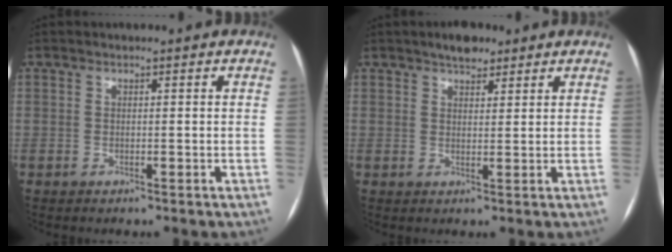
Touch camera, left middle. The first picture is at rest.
{"total": 3.7, "force": [2.8, 1.6, 1.7], "torque": [-0.030, 0.009, 0.044]}